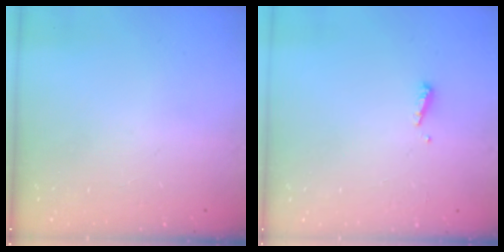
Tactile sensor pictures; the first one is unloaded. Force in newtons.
{"total": 3.7, "press": 3.6, "slide": 0.6}